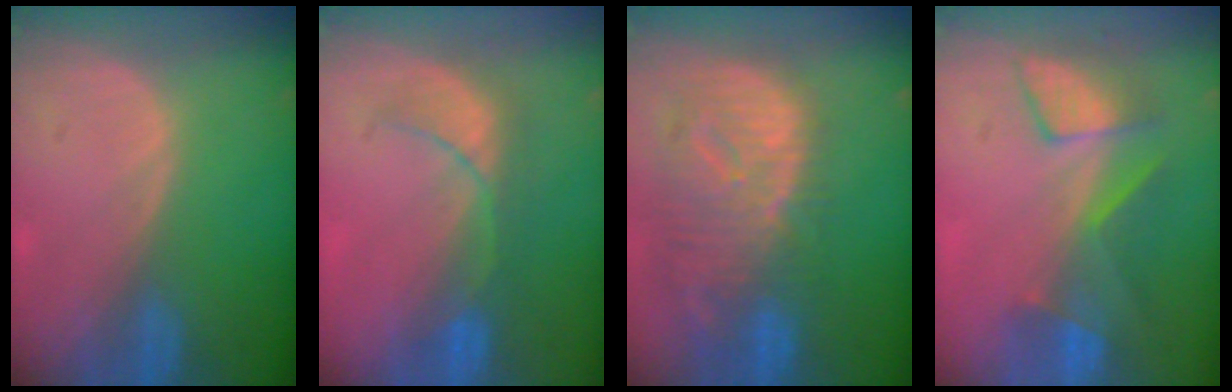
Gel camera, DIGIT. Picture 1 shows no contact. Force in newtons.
{"total": 5.5, "press": 5.4, "slide": 0.7}
{"total": 12.5, "press": 10.8, "slide": 6.4}
{"total": 7.3, "press": 7.0, "slide": 2.2}